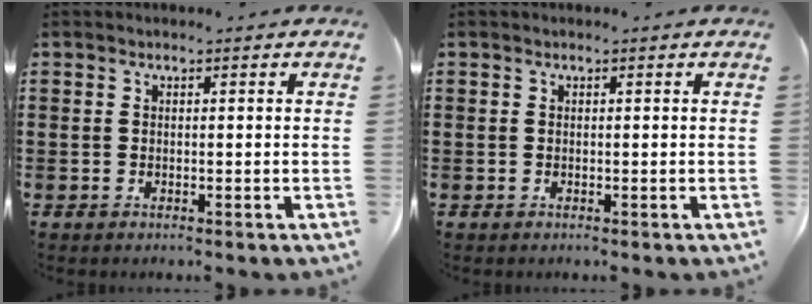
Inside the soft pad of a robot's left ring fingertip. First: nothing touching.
{"total": 0.0}